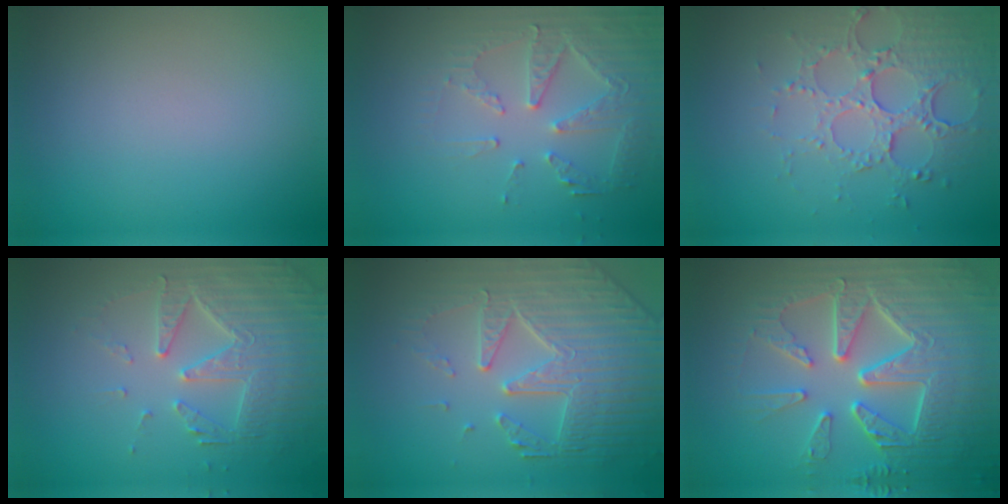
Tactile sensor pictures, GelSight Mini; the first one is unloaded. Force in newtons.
{"total": 5.3, "press": 3.7, "slide": 3.8}
{"total": 5.3, "press": 3.9, "slide": 3.6}
{"total": 4.8, "press": 4.1, "slide": 2.5}
{"total": 6.3, "press": 5.3, "slide": 3.5}
{"total": 8.9, "press": 6.5, "slide": 6.1}